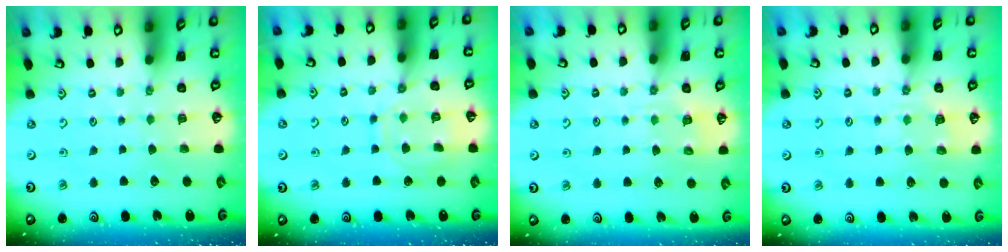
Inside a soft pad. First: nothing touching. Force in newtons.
{"total": 11.7, "press": 11.7, "slide": 0.8}
{"total": 5.9, "press": 5.8, "slide": 1.0}
{"total": 5.9, "press": 5.8, "slide": 0.7}